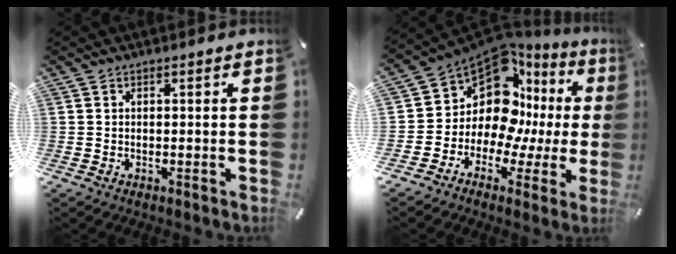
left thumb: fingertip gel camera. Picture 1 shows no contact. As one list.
[{"total": 14.2, "force": [6.4, 9.7, 8.1], "torque": [-0.164, -0.087, 0.109]}]